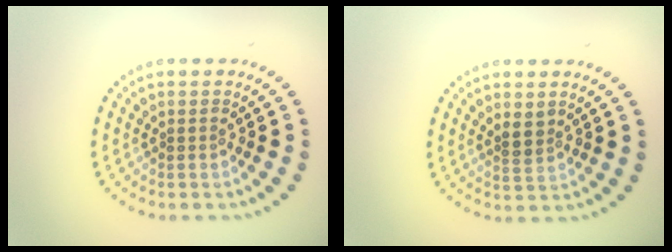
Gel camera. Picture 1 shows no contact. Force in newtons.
{"total": 1.6, "press": 1.4, "slide": 0.7}